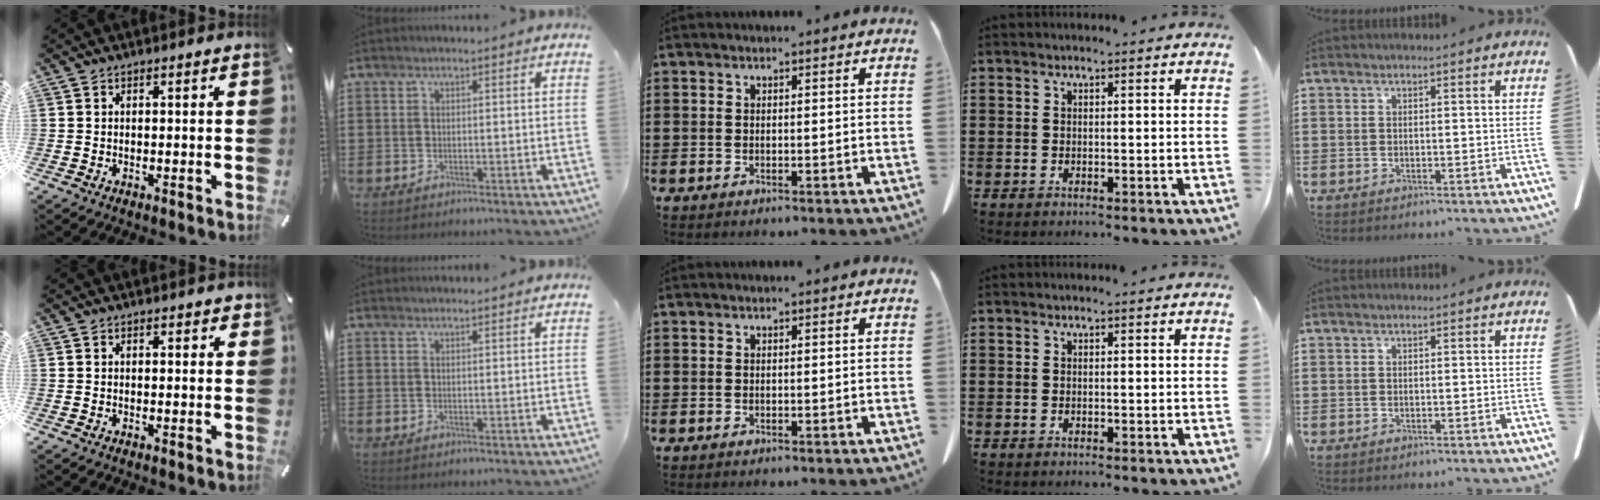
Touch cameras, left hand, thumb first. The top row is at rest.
{"thumb": {"total": 0.7, "force": [0.3, 0.5, 0.3], "torque": [0.002, 0.000, 0.004]}, "index": {"total": 0.6, "force": [0.6, 0.0, 0.1], "torque": [-0.004, -0.001, 0.013]}}